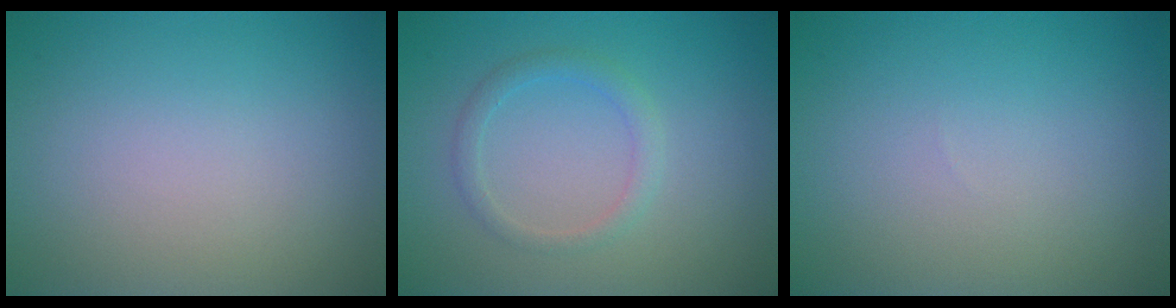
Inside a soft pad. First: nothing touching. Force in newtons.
{"total": 1.6, "press": 1.6, "slide": 0.0}
{"total": 0.0}